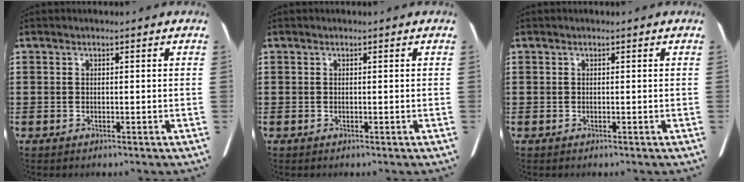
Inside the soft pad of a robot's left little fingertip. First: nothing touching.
{"total": 0.0}
{"total": 0.0}